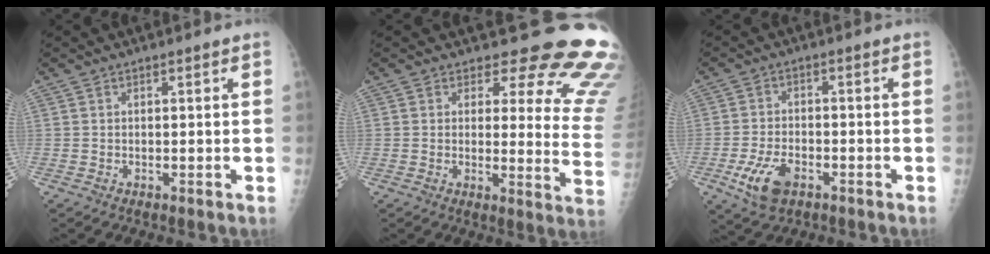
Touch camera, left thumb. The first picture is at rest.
{"total": 16.8, "force": [14.6, 5.9, 5.8], "torque": [-0.015, -0.134, 0.136]}
{"total": 7.6, "force": [-3.6, 4.3, 5.2], "torque": [-0.103, 0.009, -0.060]}